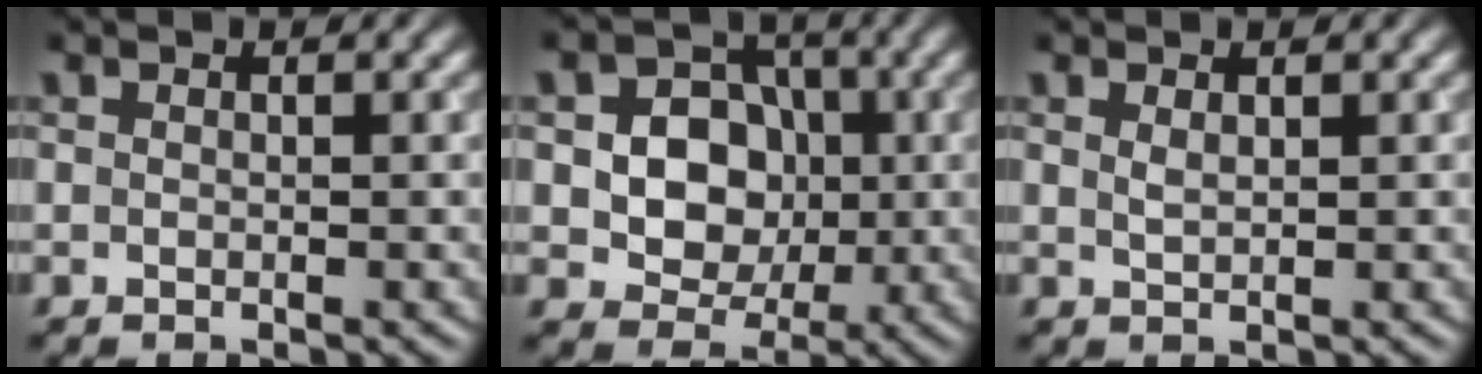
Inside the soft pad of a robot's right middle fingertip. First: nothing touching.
{"total": 7.1, "force": [0.1, 6.1, 3.5], "torque": [-0.046, 0.015, -0.011]}
{"total": 0.8, "force": [0.5, 0.2, 0.5], "torque": [-0.014, -0.001, 0.011]}